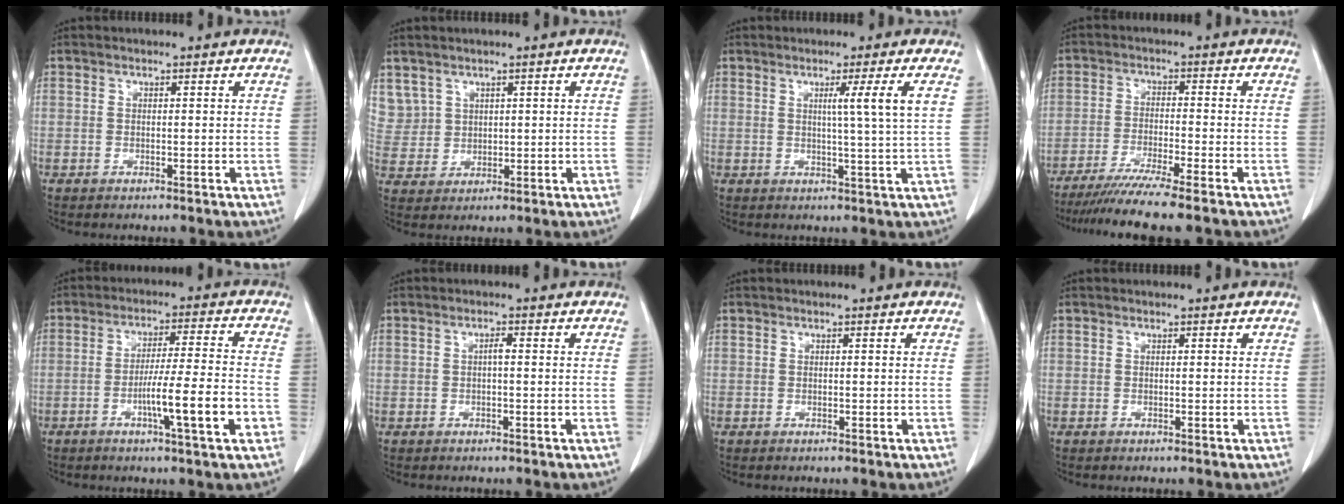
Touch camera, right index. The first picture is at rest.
{"total": 5.9, "force": [3.4, 4.8, 0.3], "torque": [-0.008, 0.014, 0.082]}
{"total": 4.9, "force": [1.5, -1.7, 4.3], "torque": [-0.073, -0.011, 0.027]}
{"total": 9.6, "force": [-7.9, -1.3, 5.3], "torque": [-0.074, -0.031, -0.126]}
{"total": 9.9, "force": [-3.5, -0.4, 9.2], "torque": [-0.148, -0.003, -0.055]}
{"total": 1.0, "force": [0.0, 0.2, 1.0], "torque": [-0.018, 0.002, 0.000]}
{"total": 0.0}
{"total": 0.0}